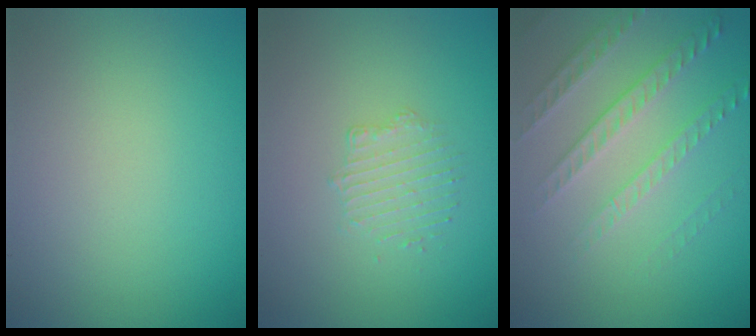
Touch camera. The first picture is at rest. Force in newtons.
{"total": 1.6, "press": 0.9, "slide": 1.3}
{"total": 4.0, "press": 3.1, "slide": 2.5}